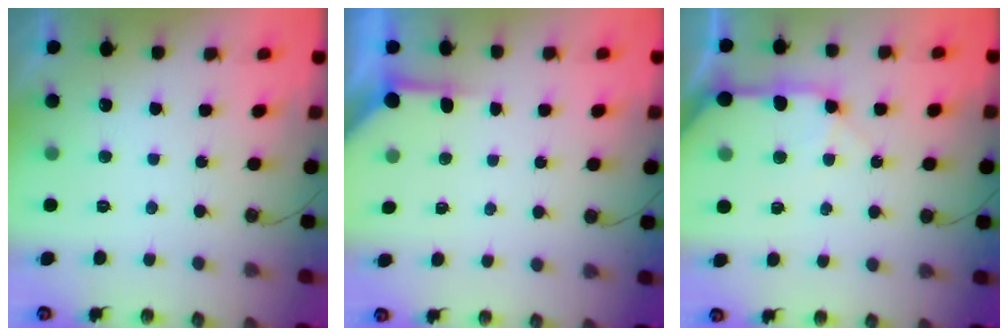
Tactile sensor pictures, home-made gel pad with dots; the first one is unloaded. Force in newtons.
{"total": 3.8, "press": 3.8, "slide": 0.4}
{"total": 11.7, "press": 11.6, "slide": 1.7}